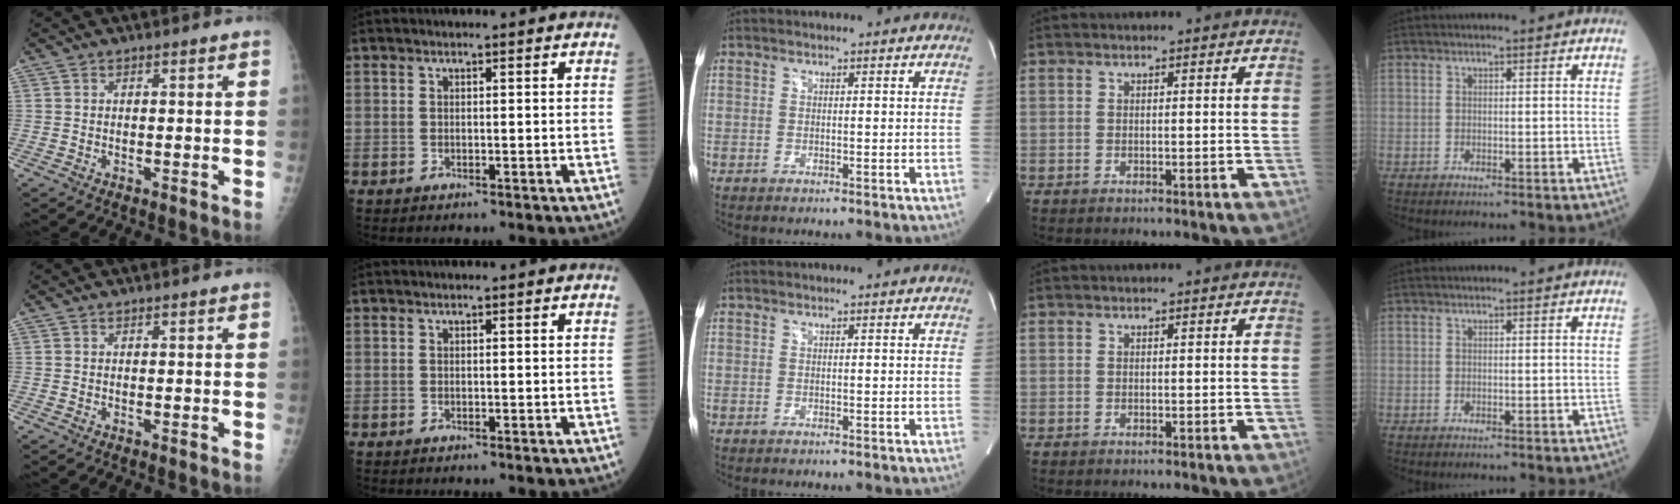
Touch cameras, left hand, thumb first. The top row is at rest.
{}